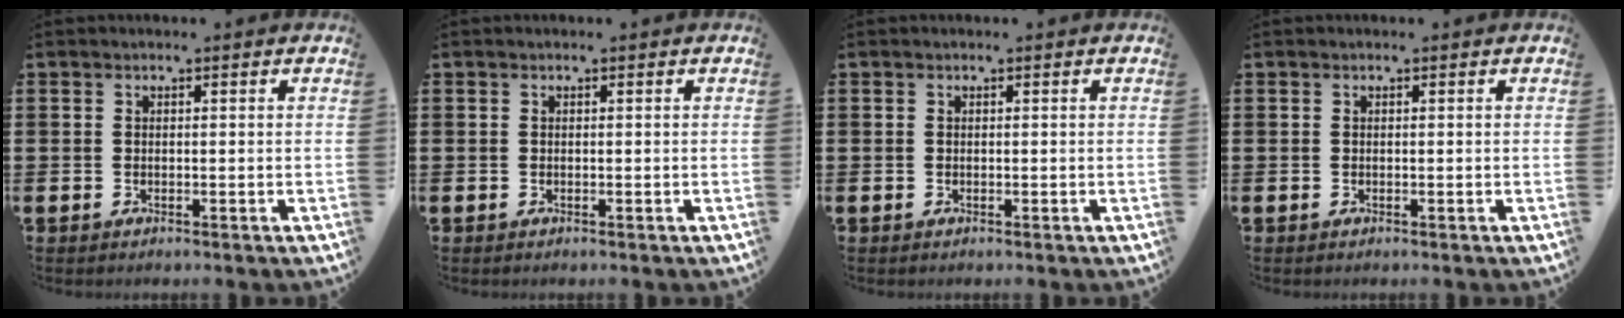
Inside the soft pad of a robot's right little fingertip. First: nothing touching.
{"total": 0.0}
{"total": 0.0}
{"total": 0.0}